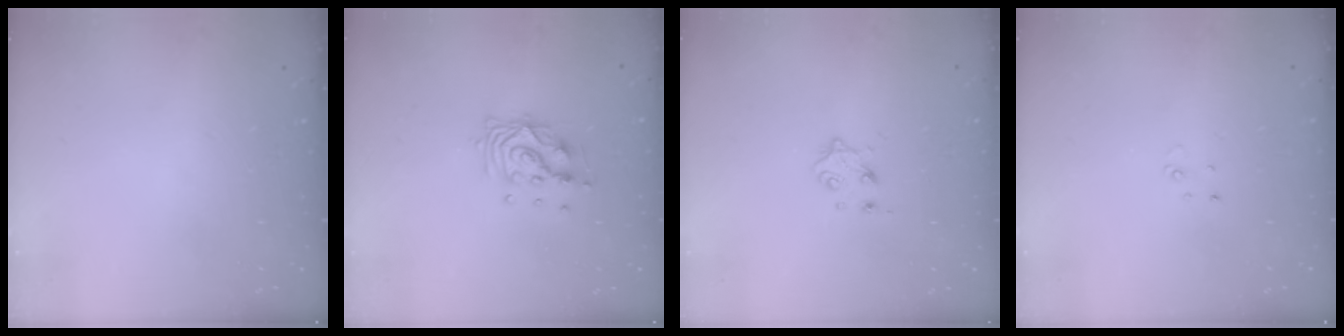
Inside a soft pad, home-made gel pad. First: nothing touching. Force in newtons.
{"total": 10.6, "press": 10.5, "slide": 0.8}
{"total": 5.2, "press": 5.2, "slide": 0.5}
{"total": 2.0, "press": 2.0, "slide": 0.2}